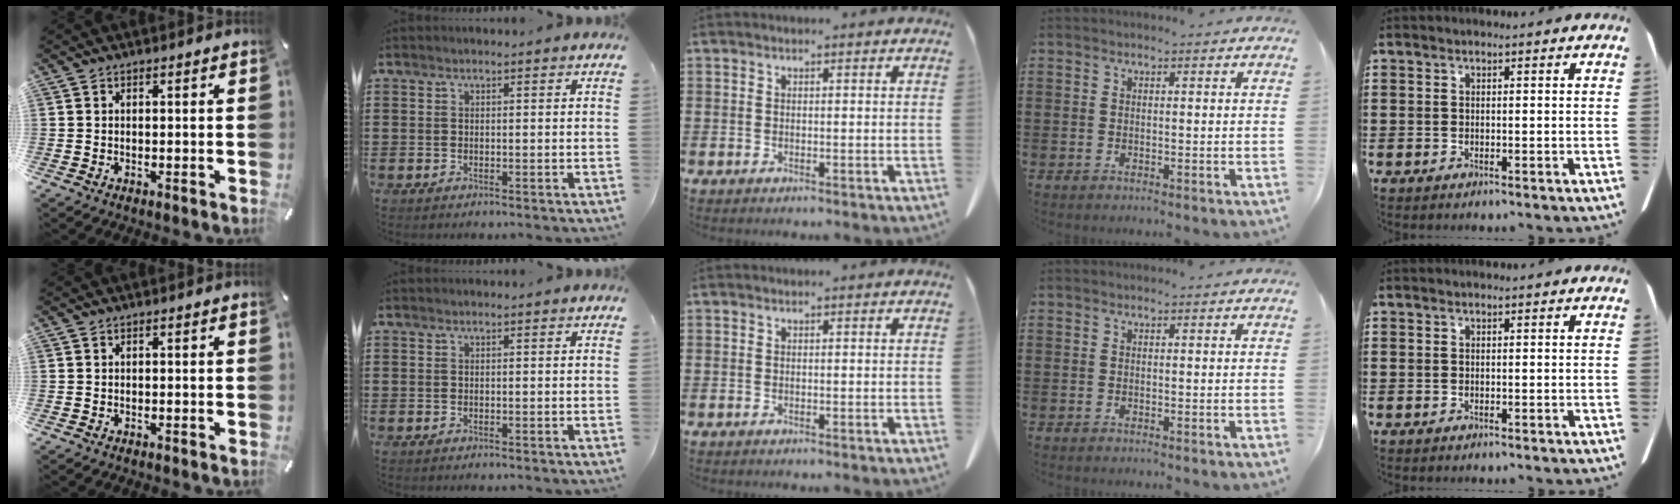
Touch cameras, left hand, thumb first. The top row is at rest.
{}